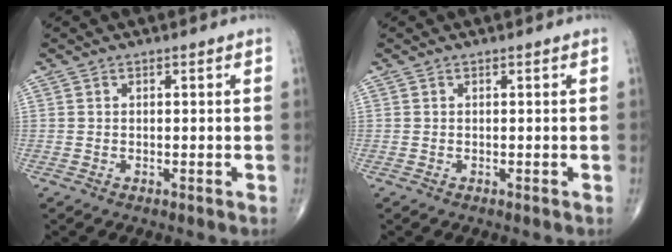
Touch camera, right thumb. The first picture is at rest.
{"total": 0.0}